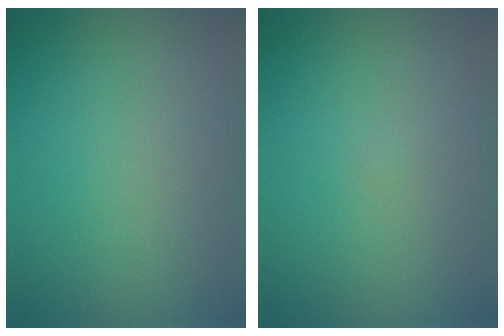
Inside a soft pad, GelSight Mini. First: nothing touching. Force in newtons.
{"total": 0.0}